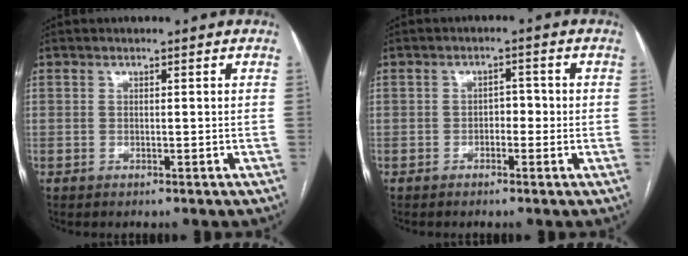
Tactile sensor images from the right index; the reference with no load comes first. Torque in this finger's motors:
{"motor_torque": [-0.01, 0.03, -0.01, 0.00]}